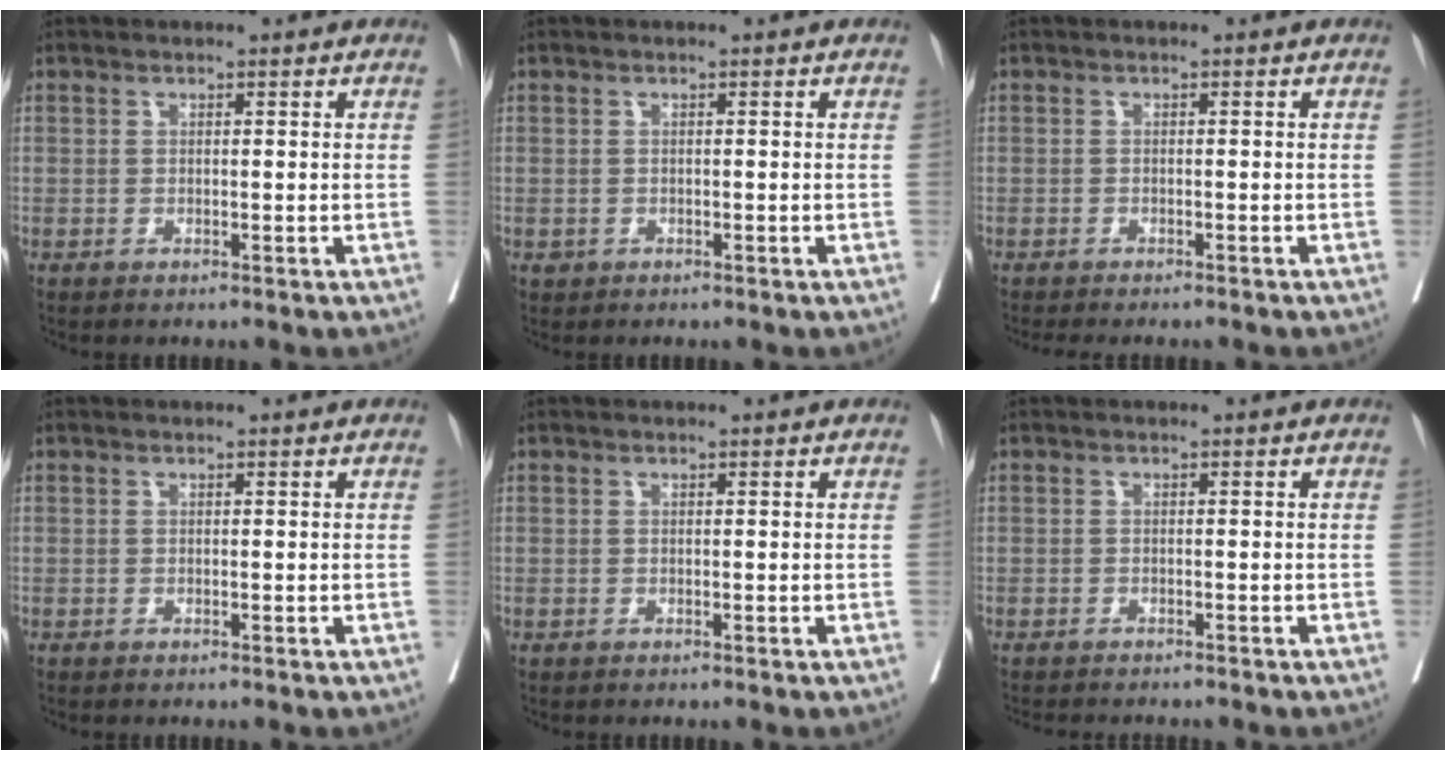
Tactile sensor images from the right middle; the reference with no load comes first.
{"total": 0.6, "force": [-0.2, 0.6, 0.1], "torque": [-0.003, 0.003, 0.000]}
{"total": 6.0, "force": [-5.3, 1.2, 2.5], "torque": [-0.022, -0.006, -0.071]}
{"total": 0.0}
{"total": 0.0}
{"total": 5.5, "force": [-5.0, 1.2, 2.1], "torque": [-0.024, -0.005, -0.066]}